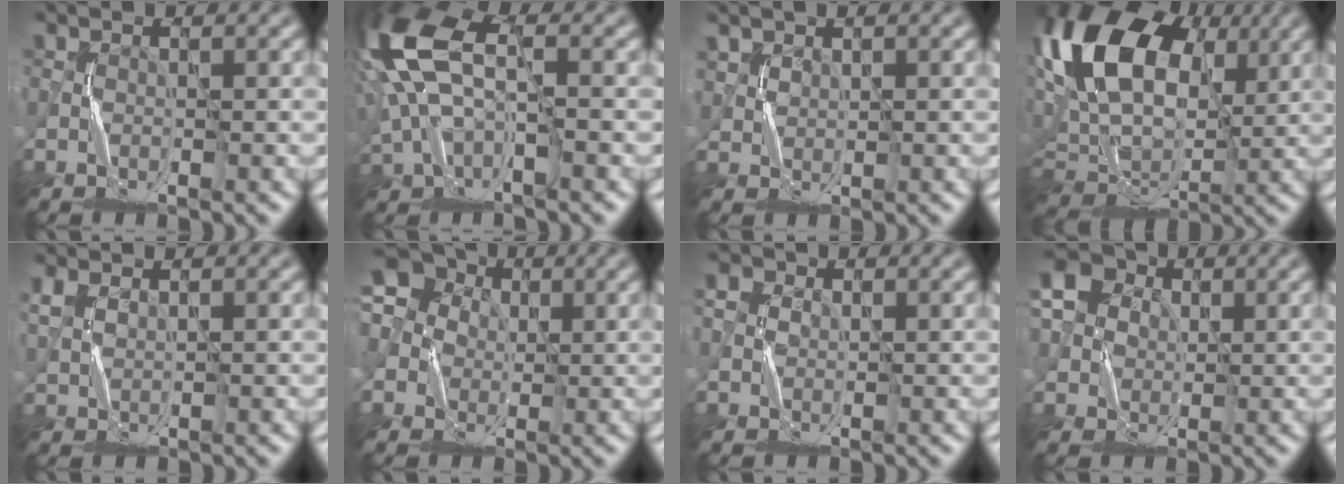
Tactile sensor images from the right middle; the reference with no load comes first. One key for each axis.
{"total": 11.1, "fx": 1.7, "fy": 6.0, "fz": 9.1, "tx": -0.217, "ty": 0.011, "tz": 0.024}
{"total": 1.3, "fx": 1.1, "fy": 0.5, "fz": -0.5, "tx": 0.017, "ty": 0.000, "tz": 0.027}
{"total": 14.4, "fx": 6.4, "fy": 8.7, "fz": 9.6, "tx": -0.195, "ty": 0.031, "tz": 0.119}
{"total": 1.4, "fx": 1.3, "fy": 0.6, "fz": 0.4, "tx": -0.007, "ty": 0.003, "tz": 0.030}
{"total": 7.6, "fx": 1.6, "fy": 6.7, "fz": 3.1, "tx": -0.072, "ty": 0.031, "tz": -0.013}
{"total": 2.3, "fx": 0.6, "fy": 2.1, "fz": 0.9, "tx": -0.006, "ty": 0.009, "tz": -0.002}
{"total": 5.9, "fx": 1.8, "fy": 5.3, "fz": 1.8, "tx": -0.023, "ty": 0.026, "tz": 0.005}